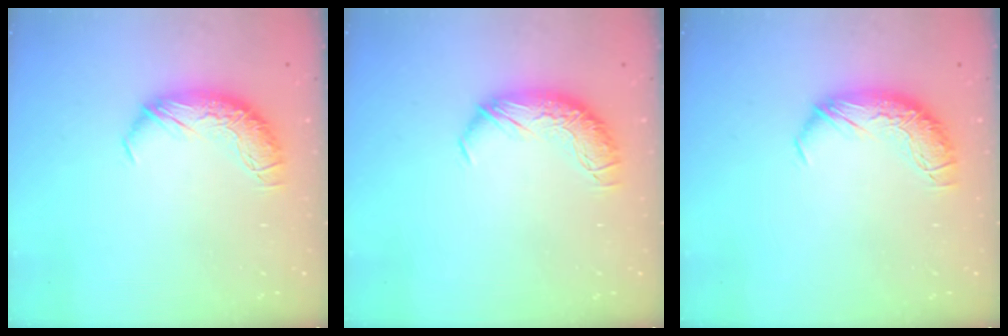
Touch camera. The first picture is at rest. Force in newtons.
{"total": 0.0}
{"total": 0.0}